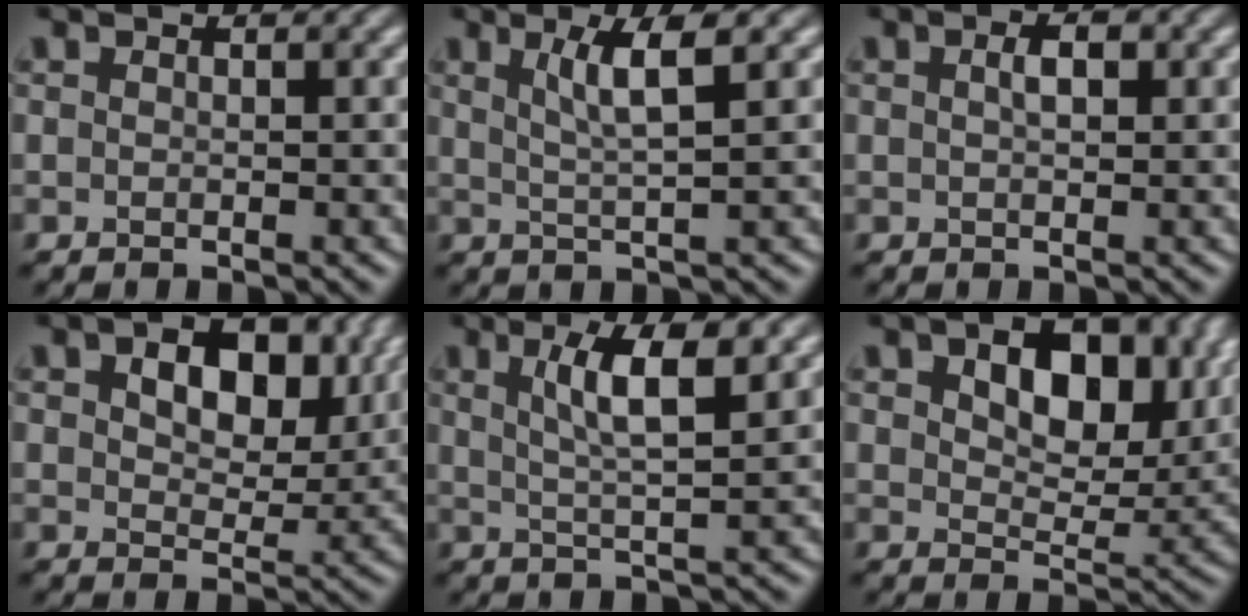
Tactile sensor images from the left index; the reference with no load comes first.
{"total": 3.8, "force": [1.6, 0.6, 3.4], "torque": [-0.055, 0.000, 0.030]}
{"total": 1.7, "force": [0.5, 0.7, 1.5], "torque": [-0.027, 0.002, 0.007]}
{"total": 7.6, "force": [2.7, 4.7, 5.4], "torque": [-0.085, -0.004, 0.037]}
{"total": 5.3, "force": [2.1, 1.1, 4.7], "torque": [-0.080, -0.002, 0.036]}
{"total": 9.8, "force": [3.6, 5.7, 7.1], "torque": [-0.108, -0.005, 0.059]}